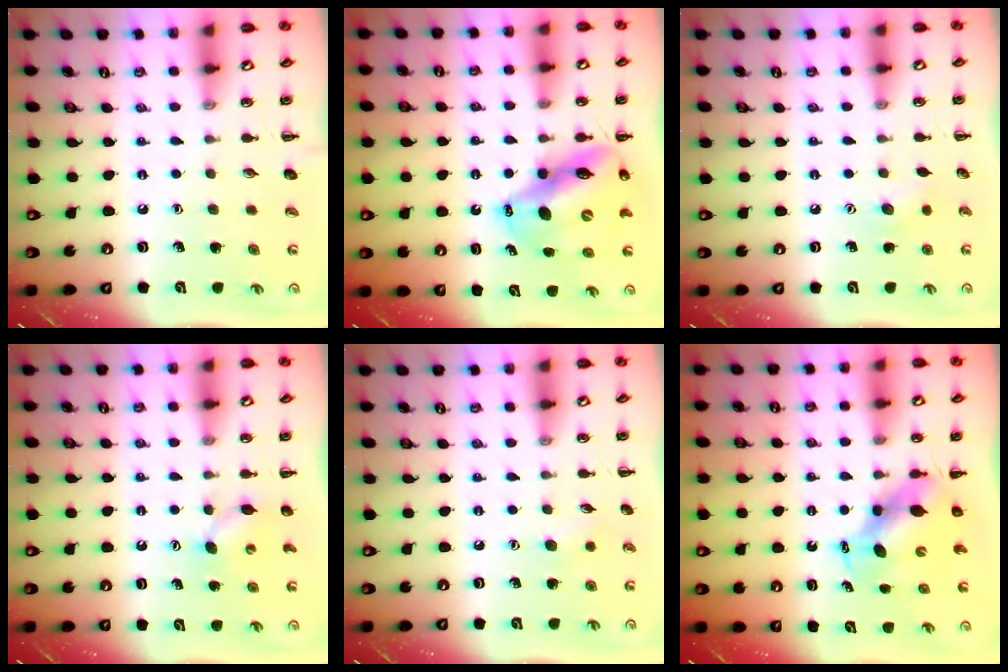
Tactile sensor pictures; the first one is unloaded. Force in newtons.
{"total": 13.2, "press": 12.8, "slide": 3.6}
{"total": 6.5, "press": 6.3, "slide": 1.6}
{"total": 4.8, "press": 4.7, "slide": 1.3}
{"total": 5.6, "press": 5.4, "slide": 1.4}
{"total": 5.8, "press": 5.8, "slide": 0.9}